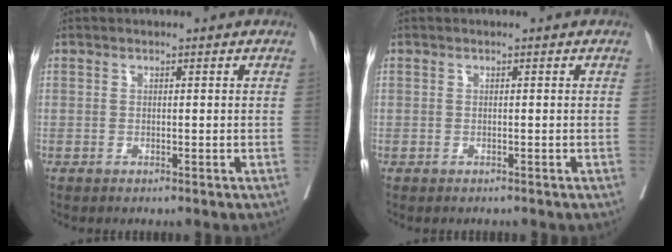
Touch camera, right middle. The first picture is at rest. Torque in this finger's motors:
{"motor_torque": [0.27, -0.49, 0.07, 0.04]}